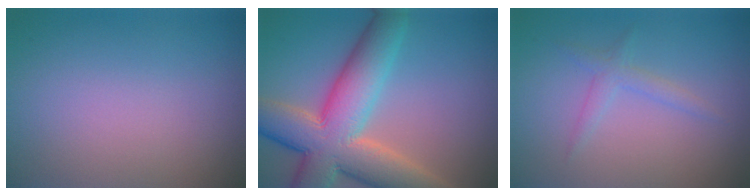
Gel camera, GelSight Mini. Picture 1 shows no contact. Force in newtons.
{"total": 11.5, "press": 11.4, "slide": 0.9}
{"total": 1.6, "press": 1.6, "slide": 0.1}